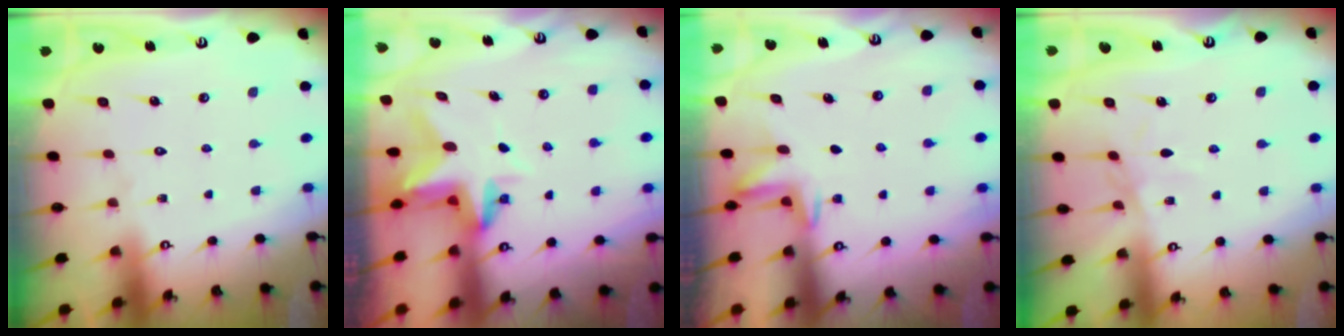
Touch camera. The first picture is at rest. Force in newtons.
{"total": 4.3, "press": 4.3, "slide": 0.1}
{"total": 2.3, "press": 2.2, "slide": 0.4}
{"total": 2.9, "press": 2.8, "slide": 0.5}